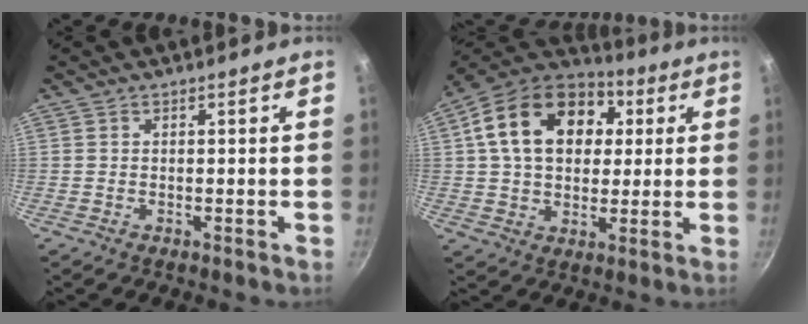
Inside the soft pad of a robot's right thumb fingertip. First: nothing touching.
{"total": 20.8, "force": [5.2, 14.8, 13.7], "torque": [-0.219, 0.020, 0.075]}